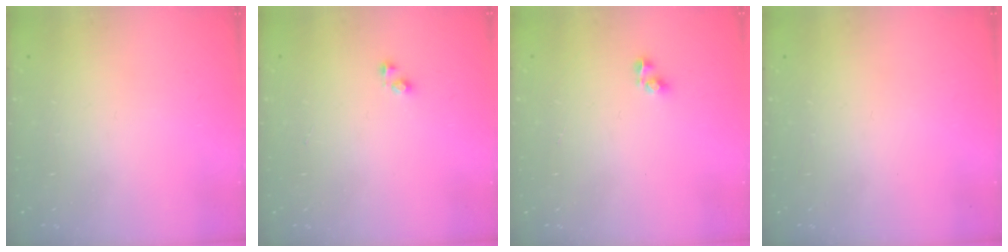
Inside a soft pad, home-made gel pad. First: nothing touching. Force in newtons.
{"total": 1.9, "press": 1.9, "slide": 0.3}
{"total": 3.2, "press": 3.2, "slide": 0.4}
{"total": 0.0}